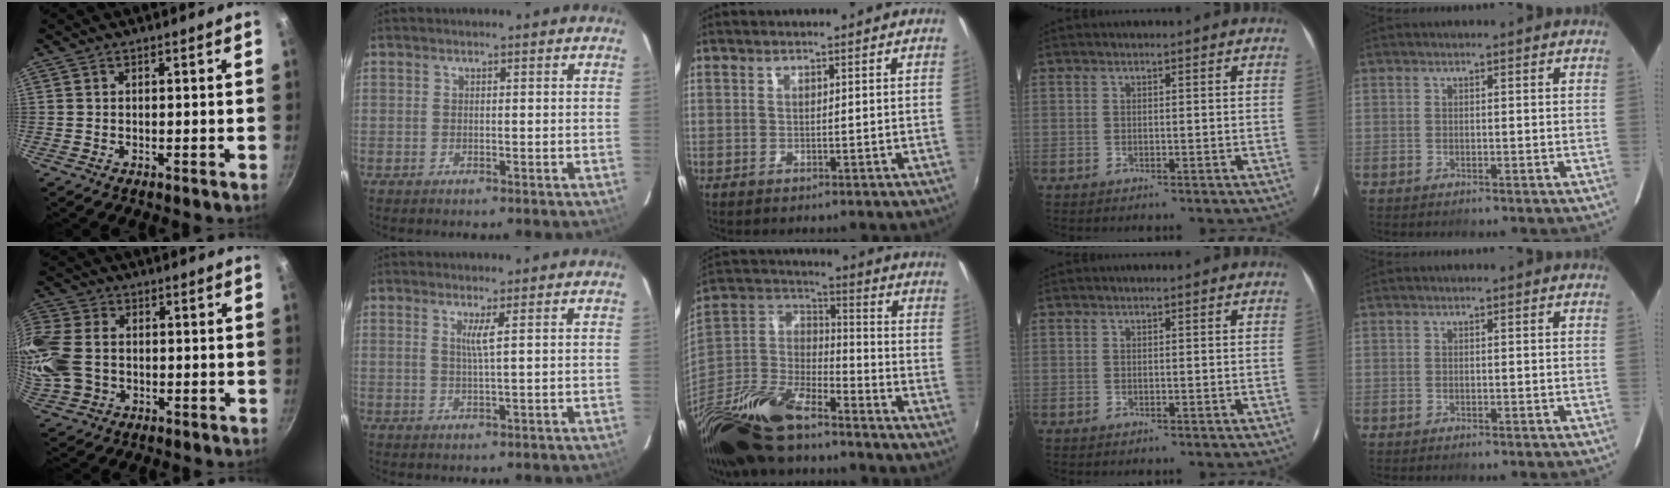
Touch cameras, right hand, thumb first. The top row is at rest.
{"thumb": {"total": 17.8, "force": [-0.4, 14.0, 11.0], "torque": [-0.275, 0.025, -0.009]}, "index": {"total": 2.1, "force": [0.9, -0.7, 1.8], "torque": [-0.030, -0.004, 0.017]}, "middle": {"total": 22.8, "force": [-16.7, 7.7, 13.4], "torque": [-0.287, -0.024, -0.311]}}